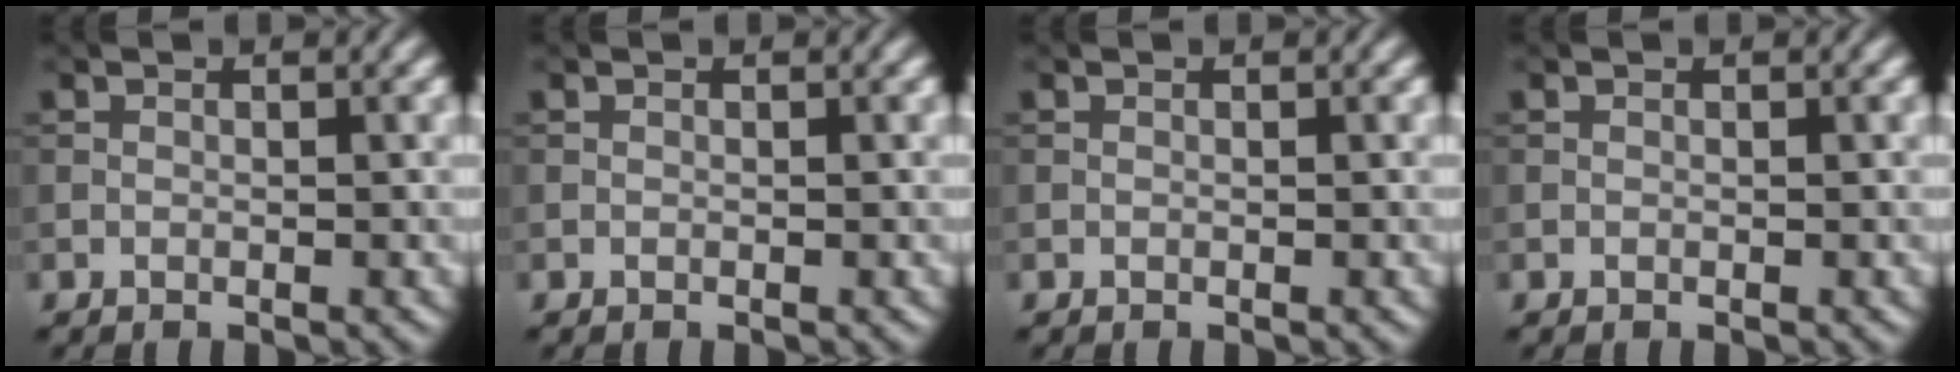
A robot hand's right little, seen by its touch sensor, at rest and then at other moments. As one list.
[{"total": 0.0}, {"total": 0.0}, {"total": 0.0}]